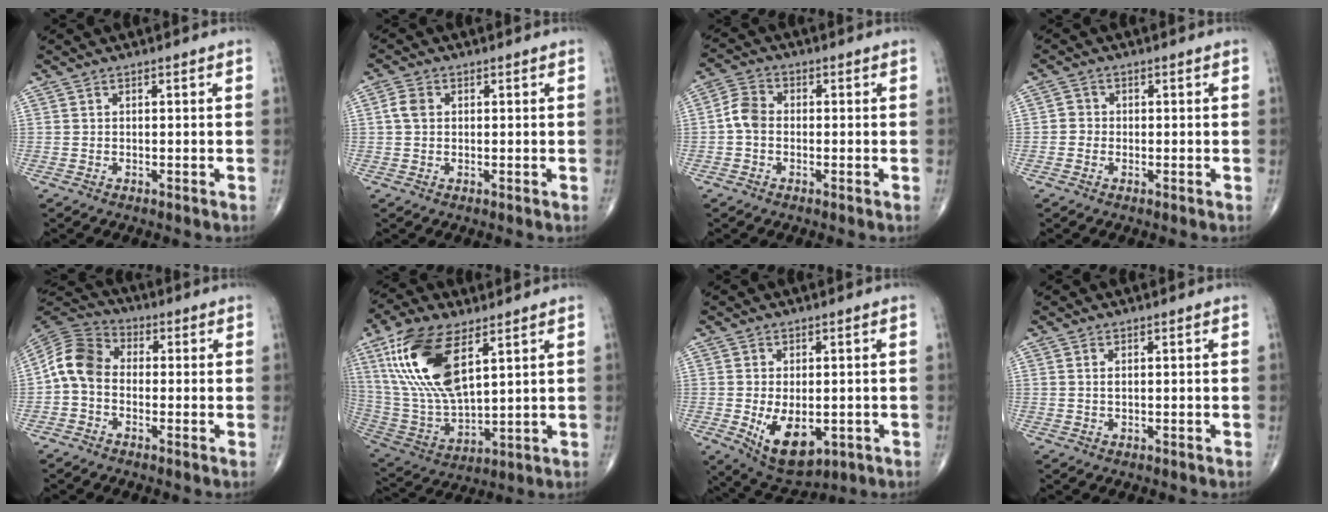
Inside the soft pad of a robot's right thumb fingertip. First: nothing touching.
{"total": 2.8, "force": [0.4, 2.1, 1.8], "torque": [-0.038, 0.008, 0.005]}
{"total": 4.5, "force": [-0.7, 3.3, 3.0], "torque": [-0.055, 0.014, -0.024]}
{"total": 1.9, "force": [-0.4, 1.8, 0.5], "torque": [0.005, 0.008, -0.011]}
{"total": 8.5, "force": [-0.9, 6.3, 5.5], "torque": [-0.096, 0.025, -0.037]}
{"total": 19.7, "force": [8.4, 8.5, 15.6], "torque": [-0.314, -0.028, 0.167]}
{"total": 9.8, "force": [-2.2, 5.6, 7.8], "torque": [-0.113, -0.014, -0.016]}
{"total": 0.8, "force": [0.2, 0.3, 0.7], "torque": [-0.017, 0.001, 0.005]}